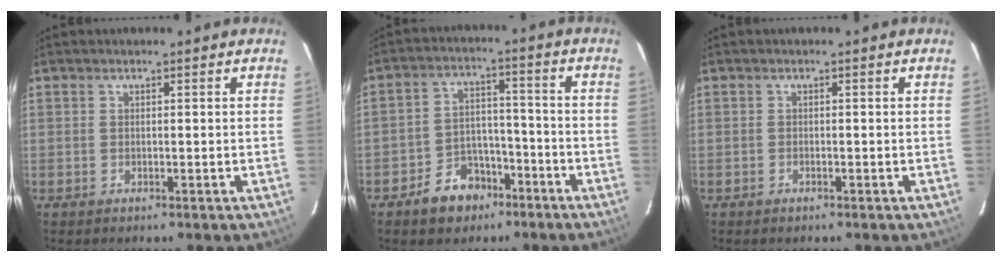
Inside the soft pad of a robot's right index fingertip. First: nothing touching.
{"total": 8.8, "force": [-5.8, 6.0, 2.9], "torque": [-0.065, 0.027, -0.079]}
{"total": 0.7, "force": [-0.6, 0.4, 0.1], "torque": [-0.004, 0.001, -0.010]}